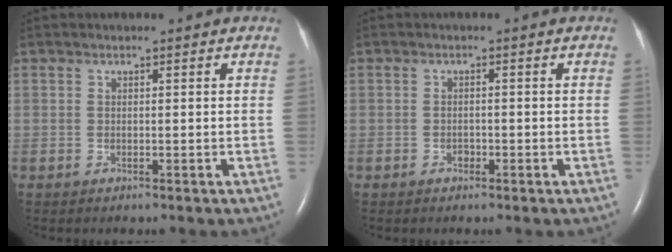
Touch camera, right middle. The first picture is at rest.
{"total": 1.0, "force": [-0.7, 0.6, 0.4], "torque": [-0.009, 0.002, -0.011]}